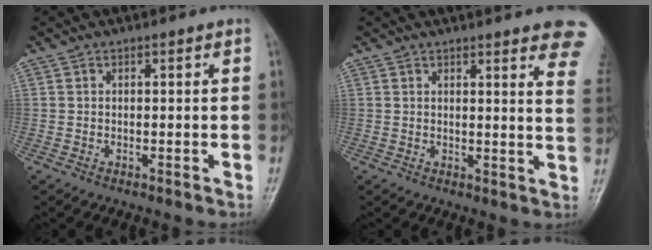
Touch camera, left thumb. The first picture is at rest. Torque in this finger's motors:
{"motor_torque": [2.87, 1.73, 1.52, -1.25, 0.07]}